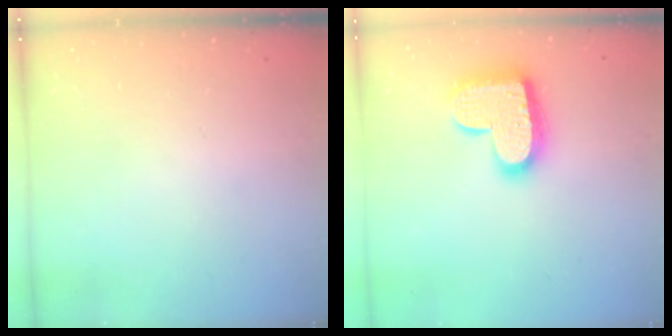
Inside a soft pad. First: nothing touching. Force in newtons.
{"total": 16.3, "press": 16.3, "slide": 1.3}